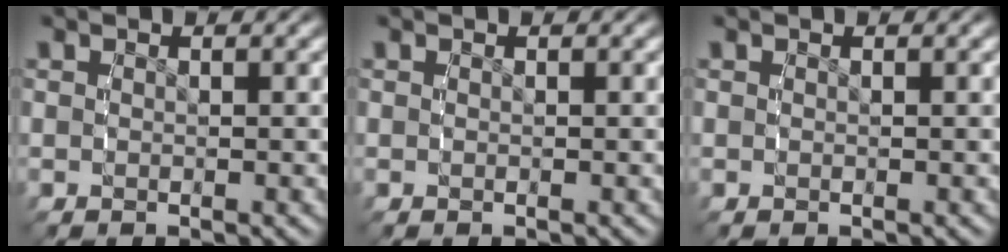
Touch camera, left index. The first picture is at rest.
{"total": 0.0}
{"total": 0.0}